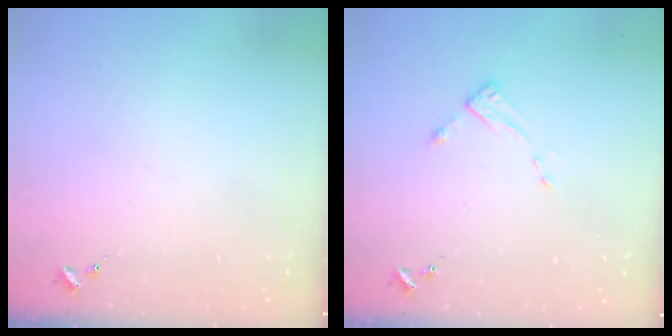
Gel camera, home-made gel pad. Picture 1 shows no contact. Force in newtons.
{"total": 2.6, "press": 2.6, "slide": 0.3}